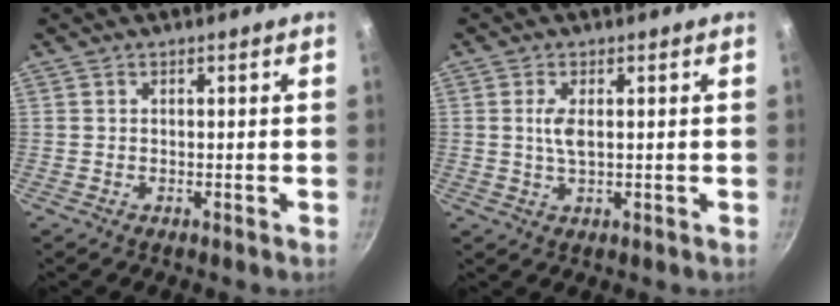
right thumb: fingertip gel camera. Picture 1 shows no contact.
{"total": 3.3, "force": [0.5, 1.3, 3.0], "torque": [-0.062, 0.000, 0.011]}